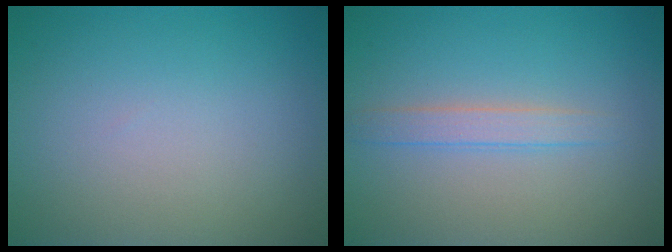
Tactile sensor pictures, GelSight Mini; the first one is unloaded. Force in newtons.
{"total": 1.8, "press": 1.8, "slide": 0.1}